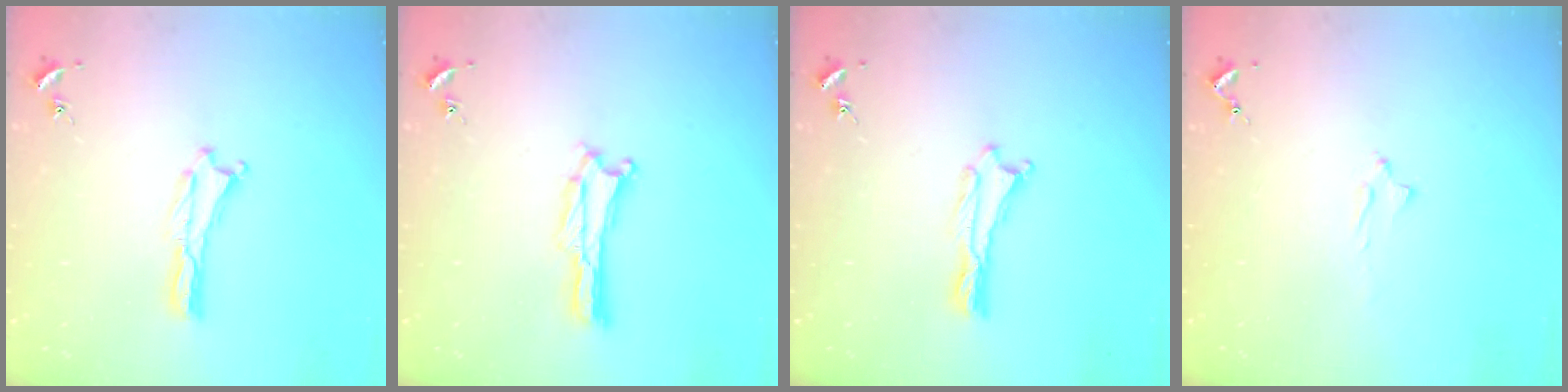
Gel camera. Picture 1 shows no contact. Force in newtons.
{"total": 0.0}
{"total": 0.0}
{"total": 2.0, "press": 2.0, "slide": 0.4}